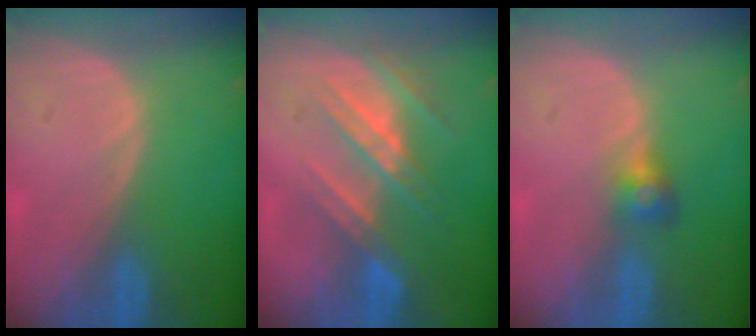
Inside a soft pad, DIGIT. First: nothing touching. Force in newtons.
{"total": 7.8, "press": 7.4, "slide": 2.6}
{"total": 2.8, "press": 2.6, "slide": 0.9}